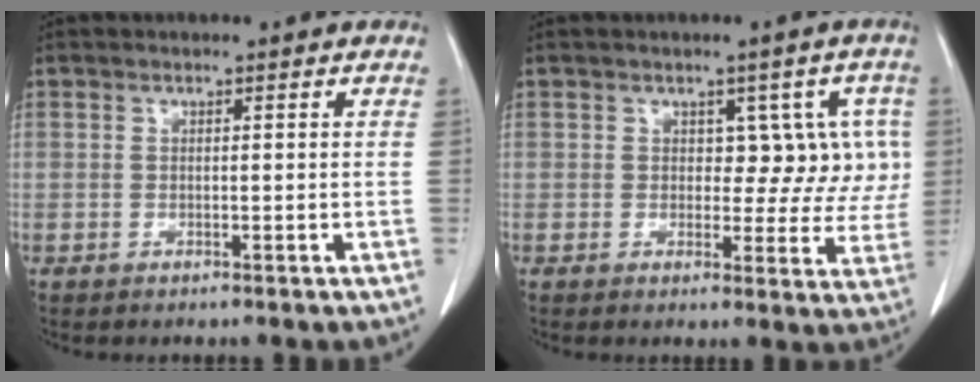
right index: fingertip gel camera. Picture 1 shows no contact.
{"total": 6.3, "force": [1.3, 4.0, 4.7], "torque": [-0.027, 0.019, 0.018]}